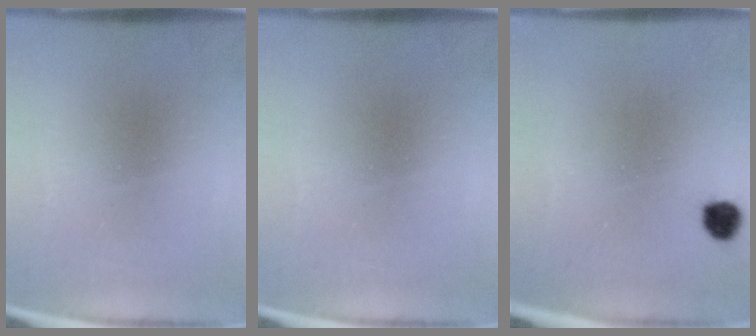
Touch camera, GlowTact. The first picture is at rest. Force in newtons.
{"total": 0.0}
{"total": 3.2}